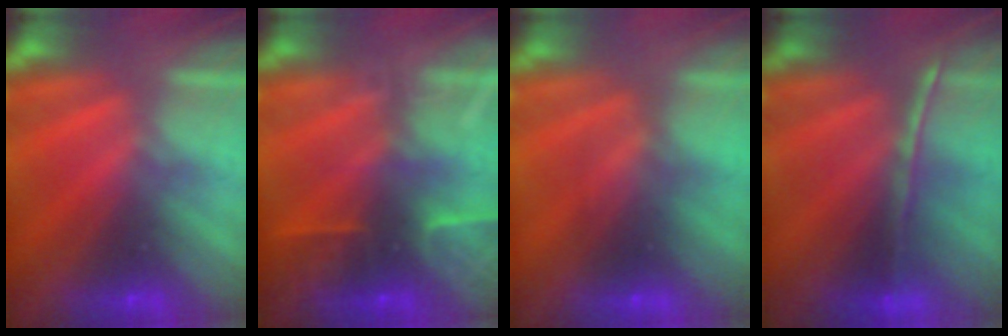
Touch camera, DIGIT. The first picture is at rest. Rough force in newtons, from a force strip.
{"total": 8.3}
{"total": 2.7}
{"total": 1.6}